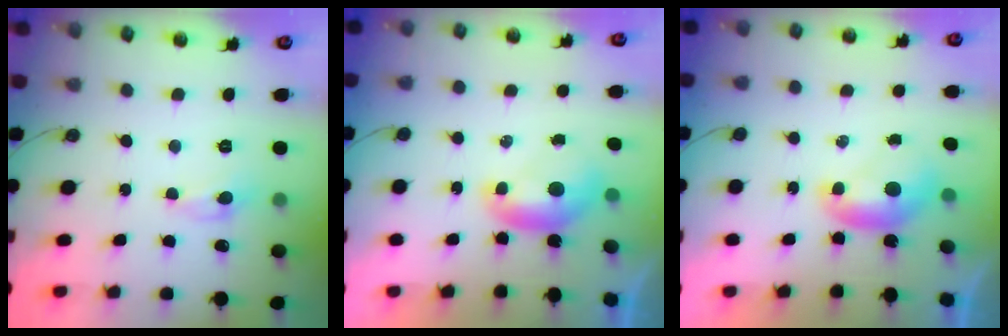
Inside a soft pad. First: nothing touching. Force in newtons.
{"total": 0.0}
{"total": 0.0}